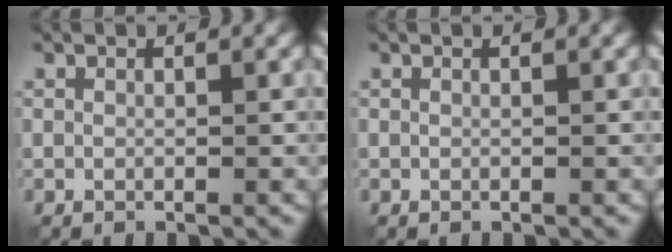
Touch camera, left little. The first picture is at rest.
{"total": 0.0}